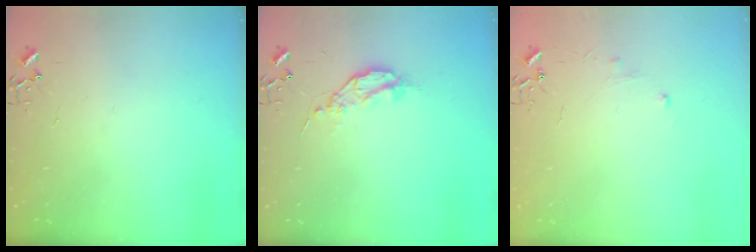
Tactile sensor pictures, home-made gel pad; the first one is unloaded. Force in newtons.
{"total": 6.6, "press": 6.5, "slide": 1.0}
{"total": 3.7, "press": 3.6, "slide": 0.4}